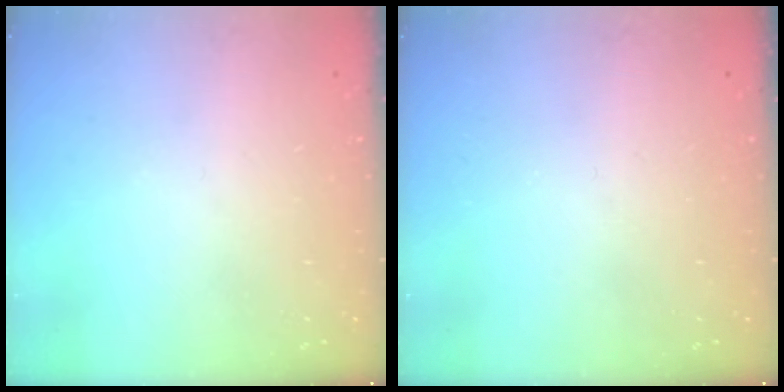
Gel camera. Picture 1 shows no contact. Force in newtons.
{"total": 0.0}